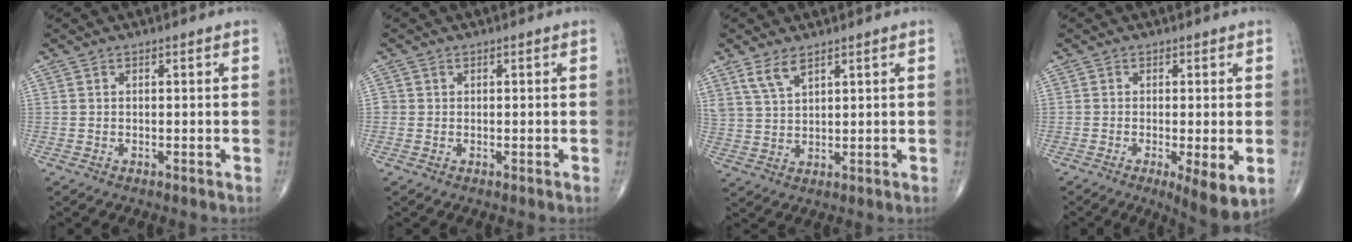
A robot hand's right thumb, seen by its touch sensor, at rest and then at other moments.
{"total": 0.6, "force": [0.0, 0.6, 0.0], "torque": [0.006, 0.003, 0.000]}
{"total": 4.6, "force": [3.2, 1.8, 2.8], "torque": [-0.057, -0.014, 0.072]}
{"total": 6.8, "force": [-1.8, 1.7, 6.3], "torque": [-0.103, -0.021, -0.028]}